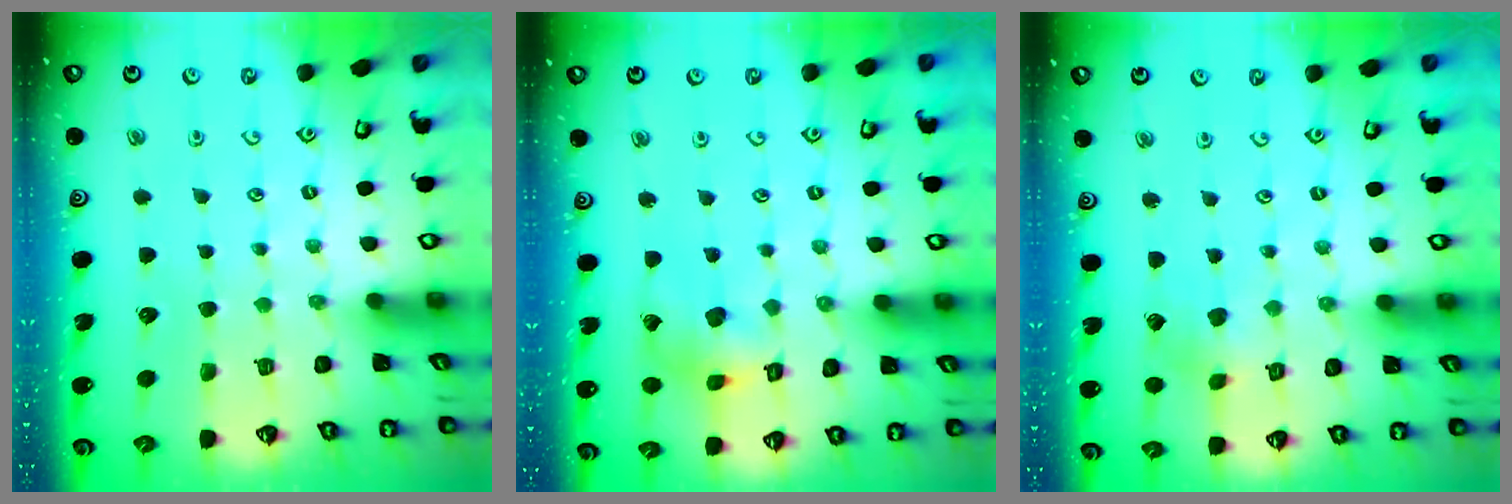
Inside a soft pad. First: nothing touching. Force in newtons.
{"total": 7.9, "press": 7.8, "slide": 0.9}
{"total": 2.5, "press": 2.5, "slide": 0.3}